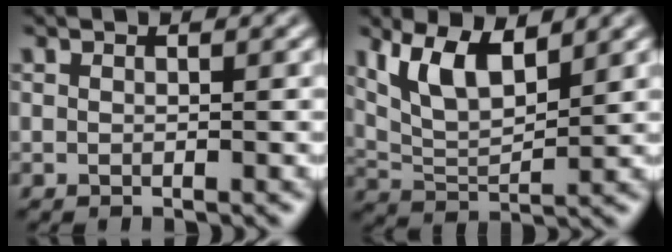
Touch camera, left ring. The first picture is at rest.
{"total": 6.1, "force": [3.0, 2.6, 4.7], "torque": [-0.095, 0.008, 0.056]}